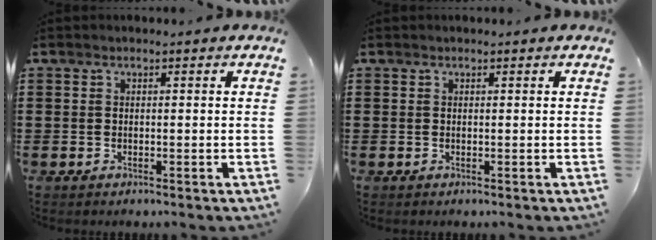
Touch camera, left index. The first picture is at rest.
{"total": 0.0}